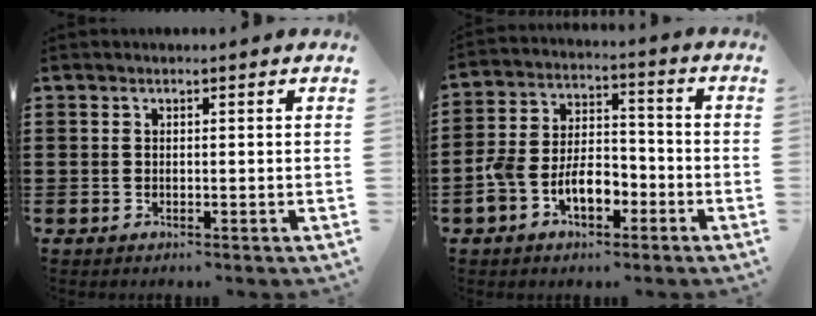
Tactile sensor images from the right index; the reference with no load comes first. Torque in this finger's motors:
{"motor_torque": [1.15, 0.31, 0.36, 0.21]}